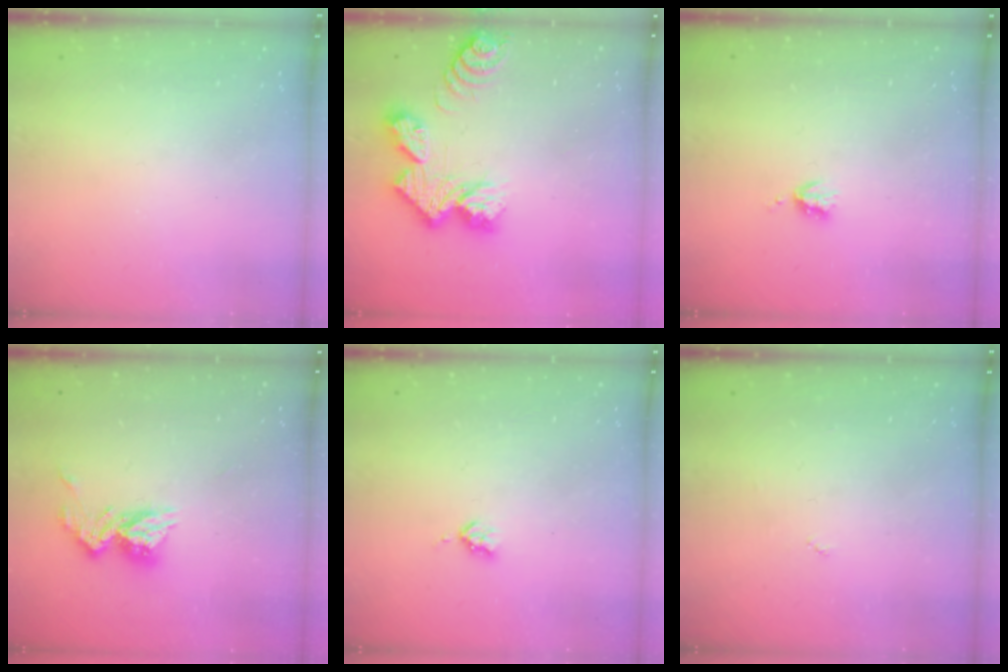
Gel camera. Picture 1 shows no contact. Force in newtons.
{"total": 11.9, "press": 11.8, "slide": 1.0}
{"total": 3.4, "press": 3.3, "slide": 0.5}
{"total": 11.5, "press": 11.4, "slide": 1.1}
{"total": 2.7, "press": 2.6, "slide": 0.5}
{"total": 2.7, "press": 2.7, "slide": 0.4}